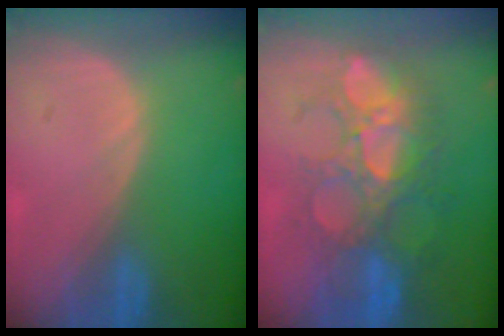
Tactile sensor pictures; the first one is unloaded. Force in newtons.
{"total": 9.9, "press": 9.4, "slide": 2.9}